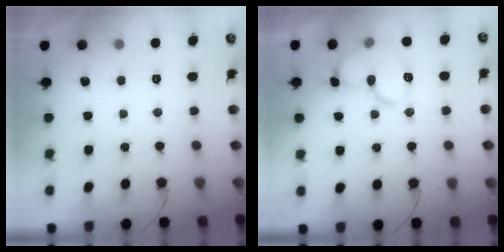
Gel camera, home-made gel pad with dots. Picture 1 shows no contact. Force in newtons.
{"total": 10.8, "press": 10.8, "slide": 0.3}